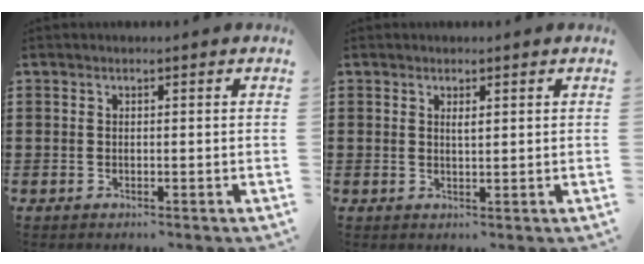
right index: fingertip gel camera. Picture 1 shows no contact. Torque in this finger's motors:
{"motor_torque": [0.45, 0.21, 0.00, 0.03]}